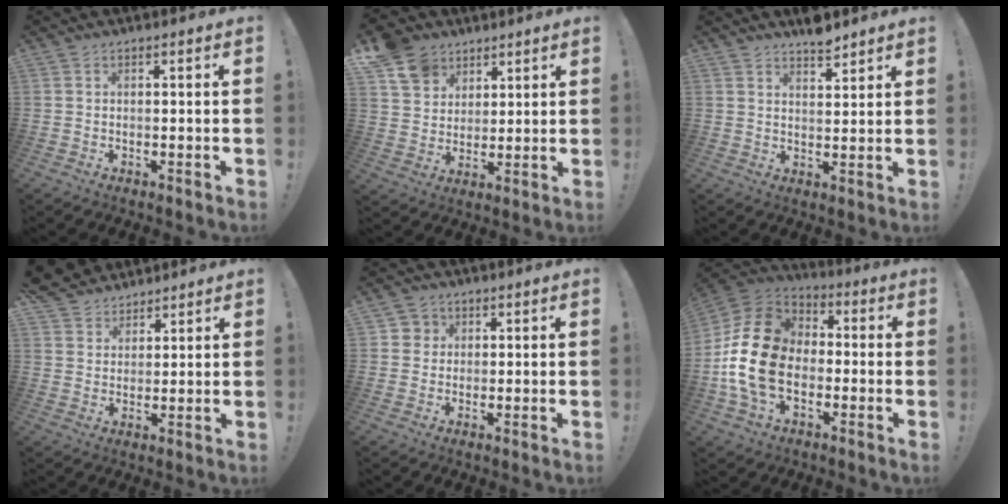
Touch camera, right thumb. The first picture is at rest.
{"total": 11.7, "force": [6.7, 8.9, 3.4], "torque": [-0.055, -0.042, 0.134]}
{"total": 5.1, "force": [4.6, 1.3, 1.9], "torque": [-0.010, -0.035, 0.077]}
{"total": 7.0, "force": [5.5, 4.2, 0.6], "torque": [-0.025, -0.039, 0.111]}
{"total": 3.8, "force": [1.1, 3.6, 0.6], "torque": [-0.007, 0.001, 0.020]}
{"total": 19.7, "force": [-2.5, 14.3, 13.3], "torque": [-0.255, 0.034, -0.036]}